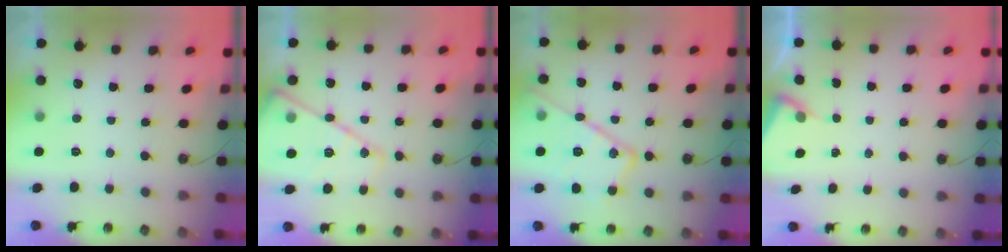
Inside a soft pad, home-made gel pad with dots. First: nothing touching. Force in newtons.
{"total": 16.3, "press": 16.2, "slide": 1.2}
{"total": 19.7, "press": 19.6, "slide": 2.0}
{"total": 2.2, "press": 2.1, "slide": 0.3}